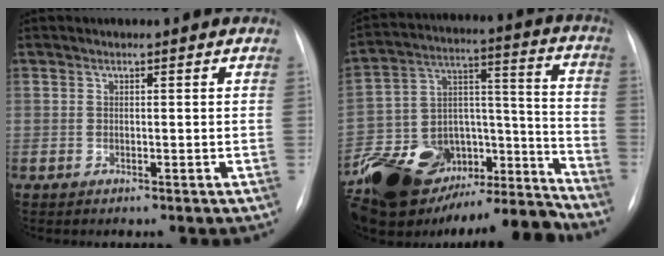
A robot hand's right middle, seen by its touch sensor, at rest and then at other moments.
{"total": 22.1, "force": [-18.4, 8.7, 8.6], "torque": [-0.156, 0.049, -0.303]}